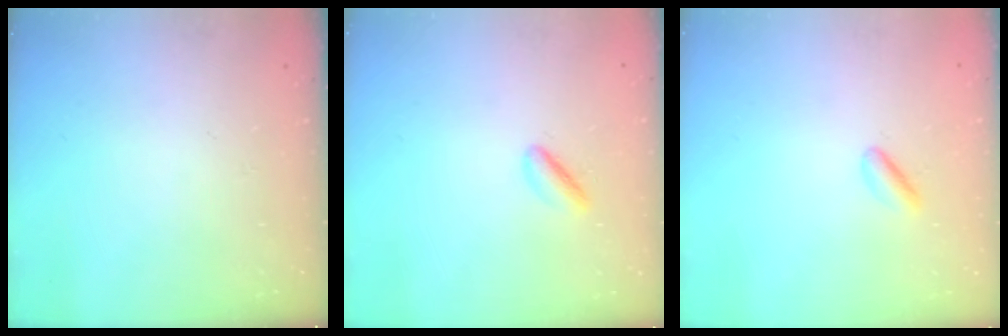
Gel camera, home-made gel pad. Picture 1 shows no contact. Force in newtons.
{"total": 2.9, "press": 2.7, "slide": 0.9}
{"total": 2.6, "press": 2.4, "slide": 1.0}